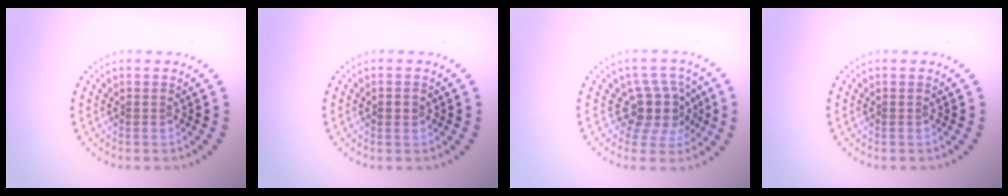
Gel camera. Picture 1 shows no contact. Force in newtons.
{"total": 1.3, "press": 1.3, "slide": 0.2}
{"total": 3.8, "press": 2.9, "slide": 2.5}
{"total": 0.0}